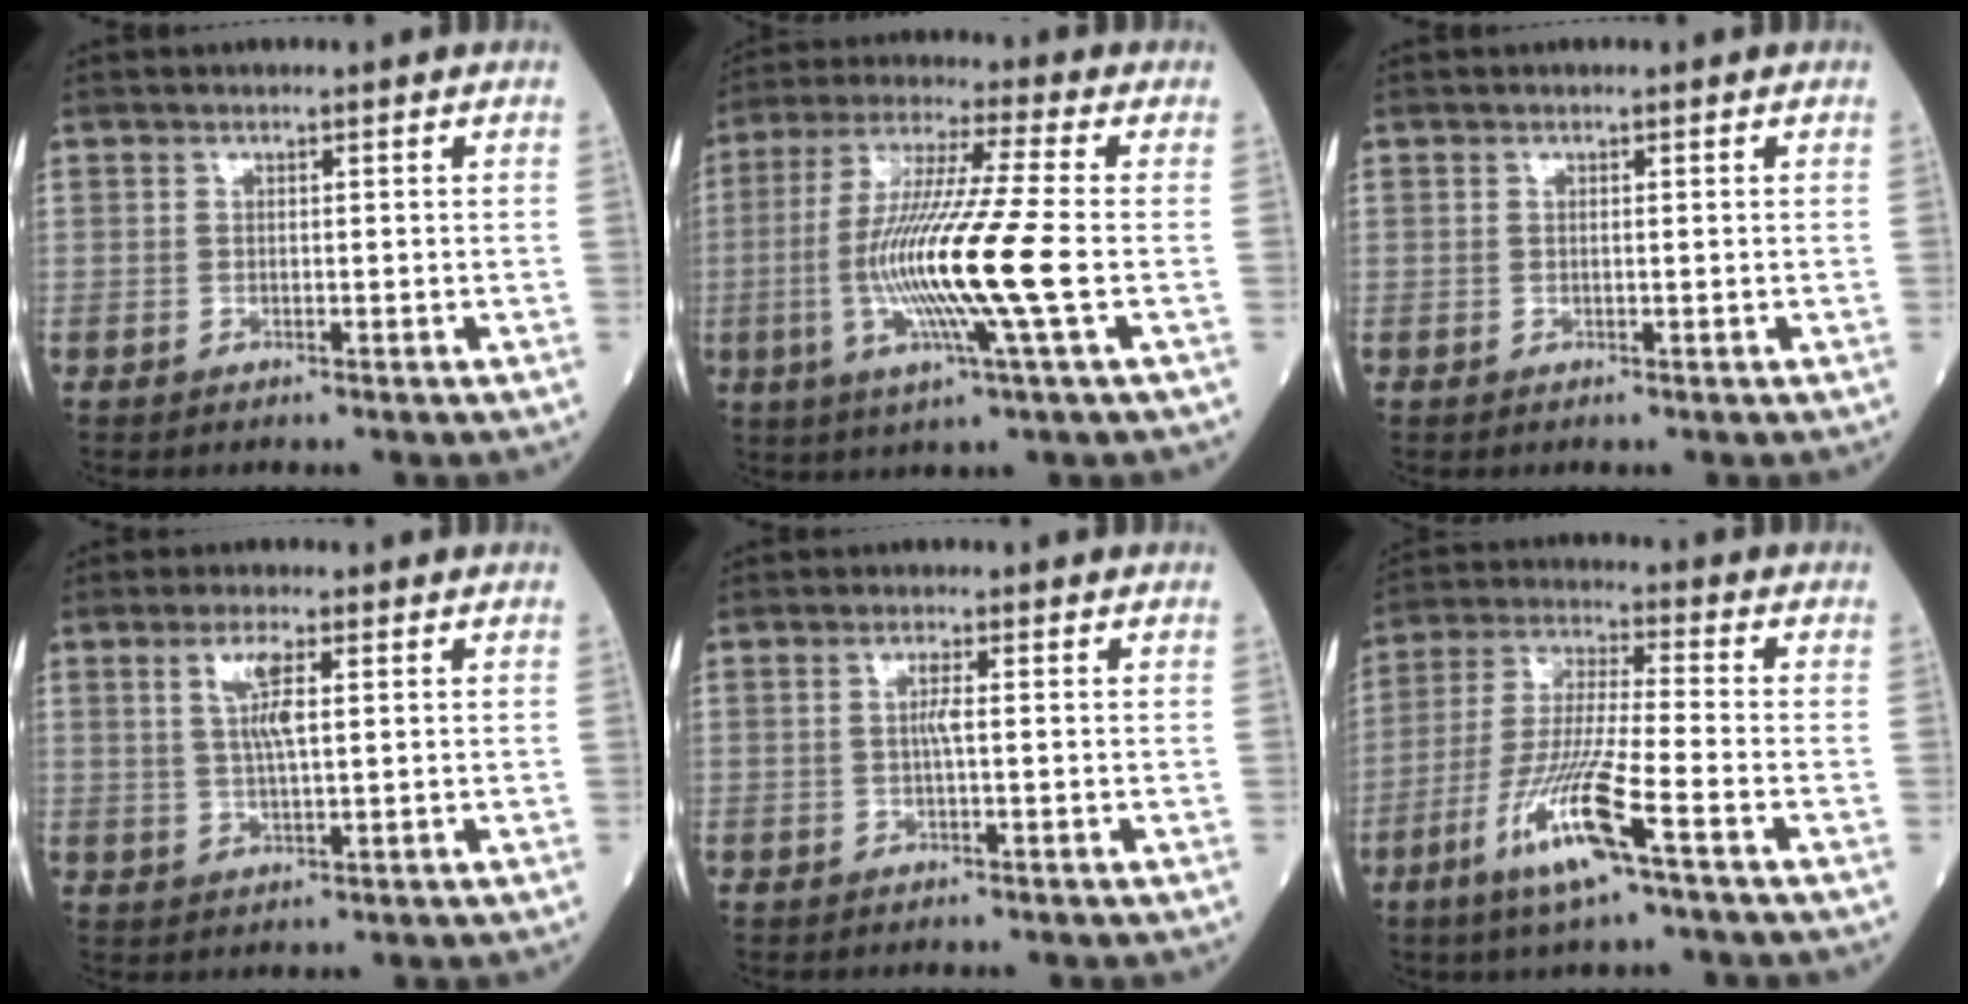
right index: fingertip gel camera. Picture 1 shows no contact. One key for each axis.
{"total": 15.1, "fx": -2.7, "fy": -1.0, "fz": 14.8, "tx": -0.299, "ty": -0.012, "tz": -0.061}
{"total": 0.0}
{"total": 4.8, "fx": 1.5, "fy": 0.7, "fz": 4.5, "tx": -0.090, "ty": 0.001, "tz": 0.031}
{"total": 1.8, "fx": 0.1, "fy": 0.0, "fz": 1.8, "tx": -0.035, "ty": 0.002, "tz": 0.000}
{"total": 12.2, "fx": -5.9, "fy": 0.1, "fz": 10.7, "tx": -0.218, "ty": -0.019, "tz": -0.116}